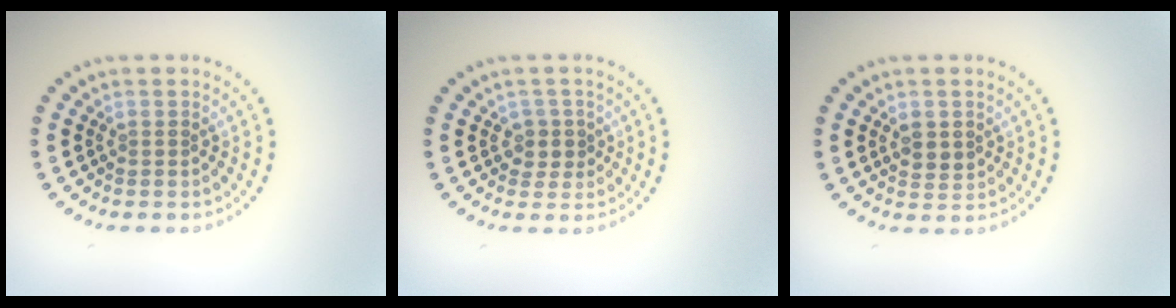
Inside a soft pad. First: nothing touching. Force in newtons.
{"total": 1.7, "press": 1.4, "slide": 1.0}
{"total": 1.7, "press": 1.7, "slide": 0.5}